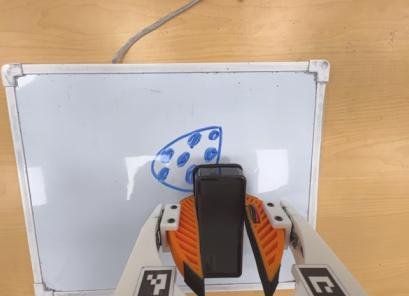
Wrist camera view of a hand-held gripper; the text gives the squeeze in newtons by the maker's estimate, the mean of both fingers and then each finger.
{"total": 8.6, "left": 7.0, "right": 10.2}